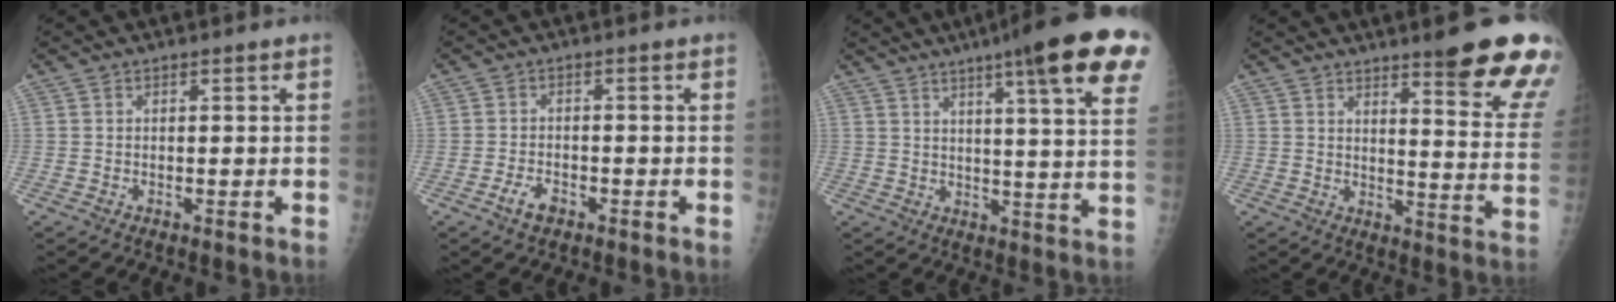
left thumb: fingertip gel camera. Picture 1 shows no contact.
{"total": 3.2, "force": [-2.0, 1.7, 1.9], "torque": [-0.038, 0.012, -0.034]}
{"total": 19.9, "force": [11.4, 2.1, 16.2], "torque": [-0.208, -0.029, 0.135]}
{"total": 17.3, "force": [11.5, 2.4, 12.6], "torque": [-0.130, -0.071, 0.145]}